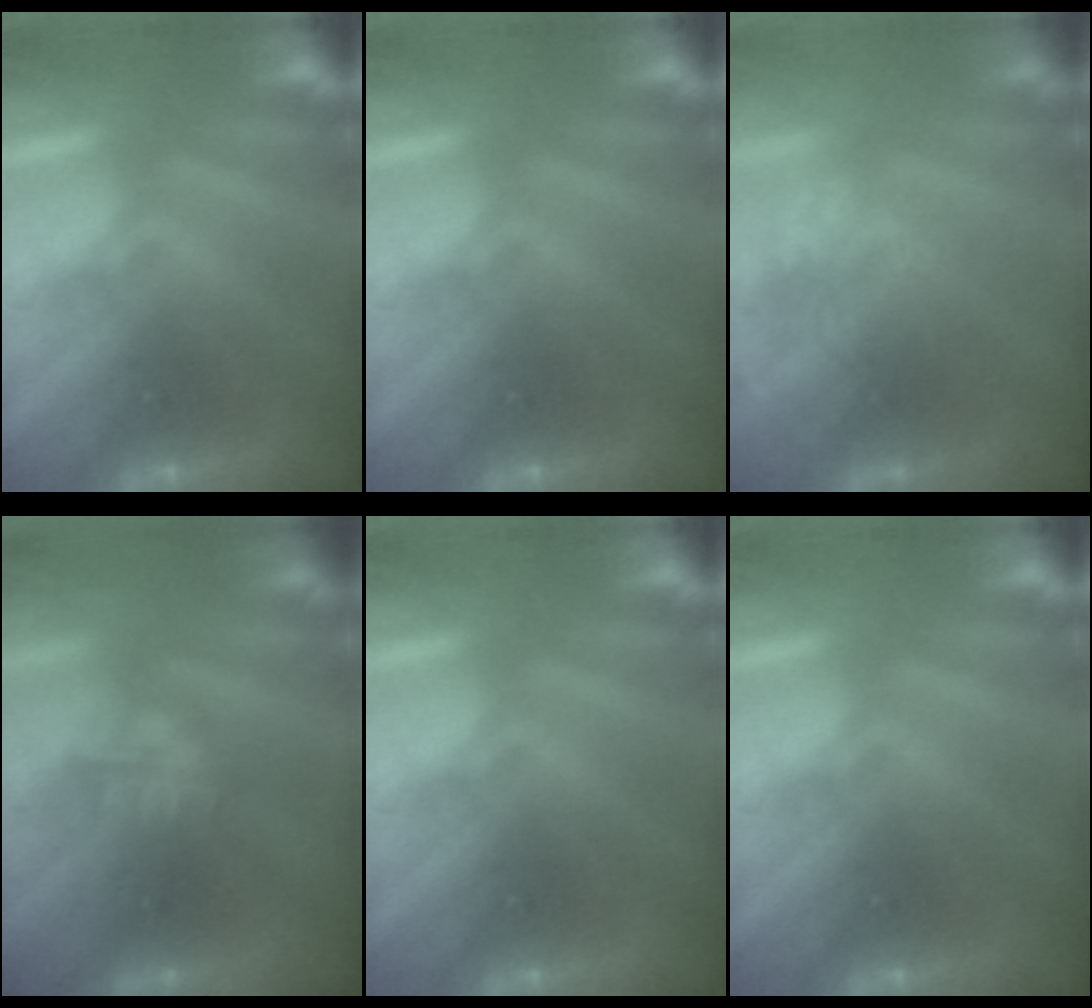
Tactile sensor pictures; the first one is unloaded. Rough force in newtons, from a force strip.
{"total": 0.0}
{"total": 2.9}
{"total": 3.0}
{"total": 0.0}
{"total": 0.0}